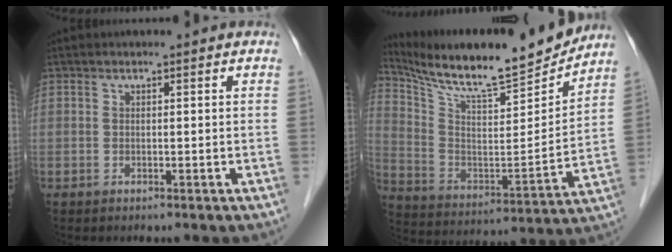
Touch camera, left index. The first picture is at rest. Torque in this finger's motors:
{"motor_torque": [-0.03, -0.17, 0.23, 0.07]}